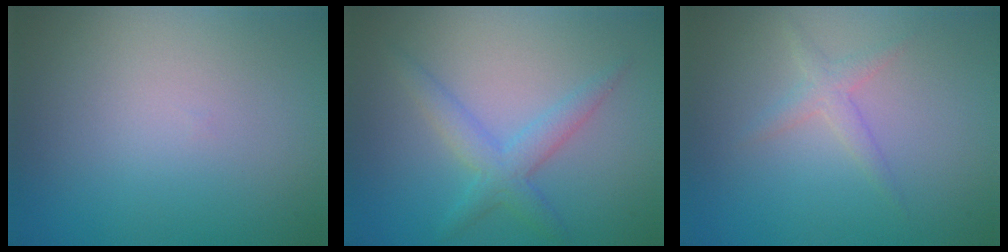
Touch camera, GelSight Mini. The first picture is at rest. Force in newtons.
{"total": 3.0, "press": 3.0, "slide": 0.1}
{"total": 1.5, "press": 1.5, "slide": 0.1}